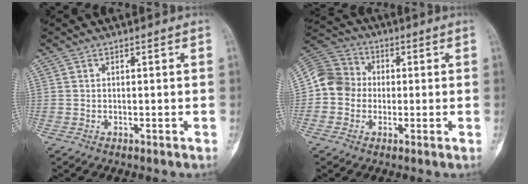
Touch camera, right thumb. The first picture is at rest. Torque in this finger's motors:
{"motor_torque": [0.92, 0.86, 0.27, -0.12, 0.00]}